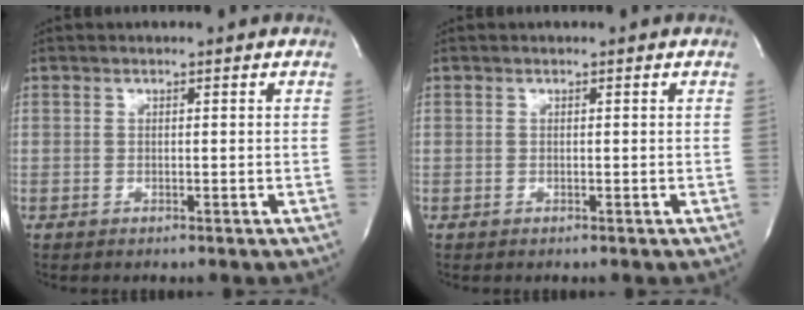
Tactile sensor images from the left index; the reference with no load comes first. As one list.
[{"total": 0.0}]